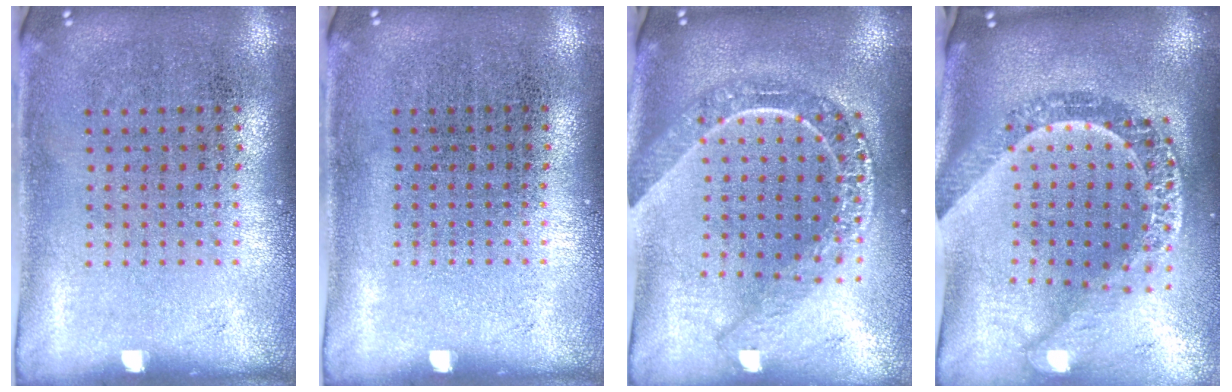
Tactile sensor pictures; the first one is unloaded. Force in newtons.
{"total": 0.0}
{"total": 2.1, "press": 1.9, "slide": 1.0}
{"total": 3.0, "press": 2.3, "slide": 1.9}